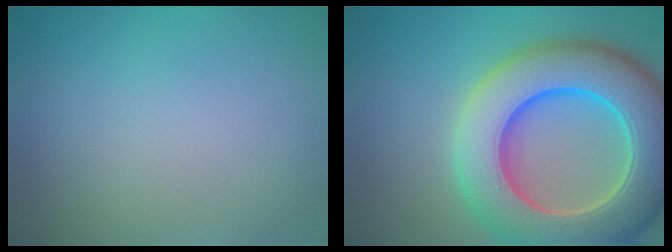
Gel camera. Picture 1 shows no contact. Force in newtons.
{"total": 13.2, "press": 13.2, "slide": 0.6}